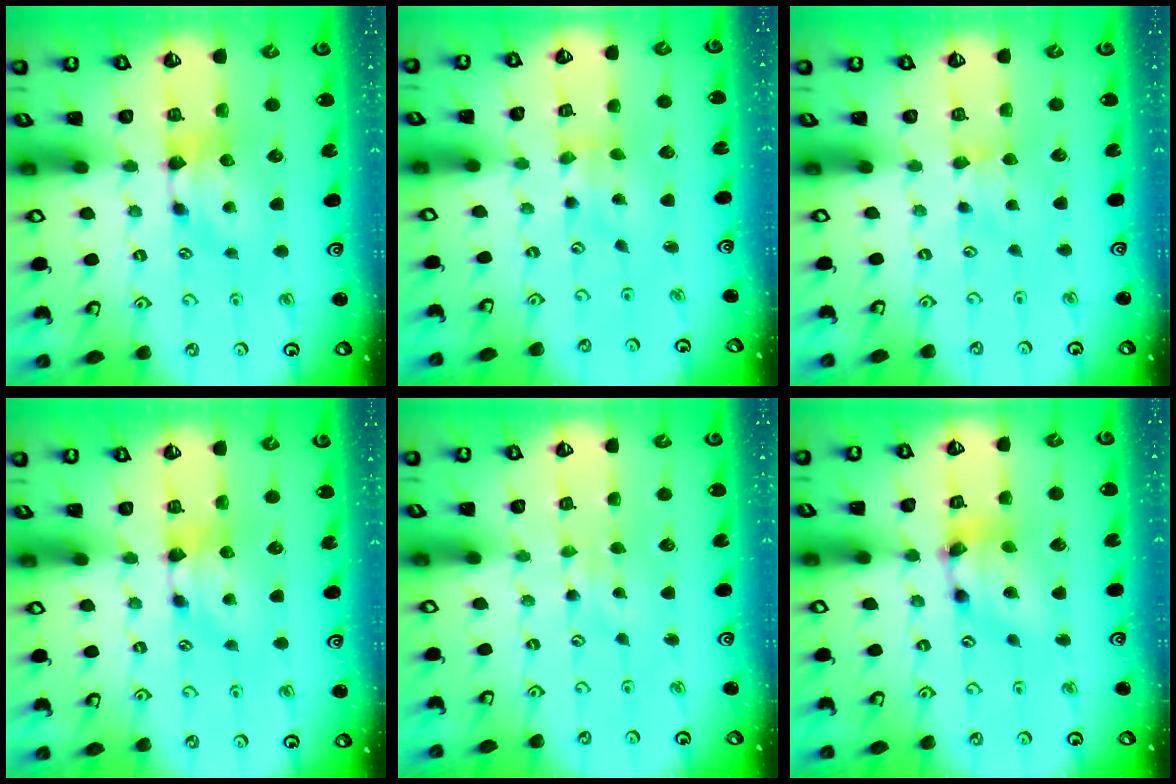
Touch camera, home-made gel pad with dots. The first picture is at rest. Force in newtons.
{"total": 2.4, "press": 2.2, "slide": 1.0}
{"total": 2.4, "press": 2.4, "slide": 0.6}
{"total": 0.0}
{"total": 3.7, "press": 3.7, "slide": 0.2}
{"total": 5.3, "press": 4.7, "slide": 2.4}